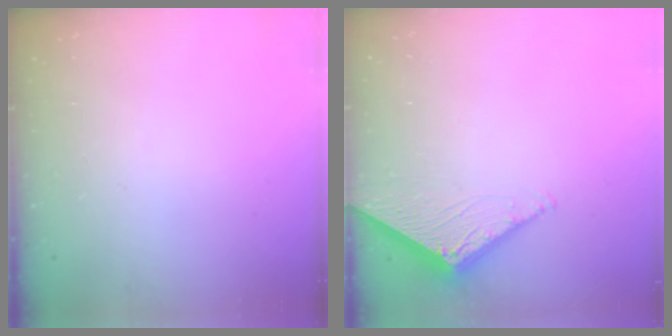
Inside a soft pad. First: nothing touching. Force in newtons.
{"total": 3.1, "press": 3.1, "slide": 0.4}